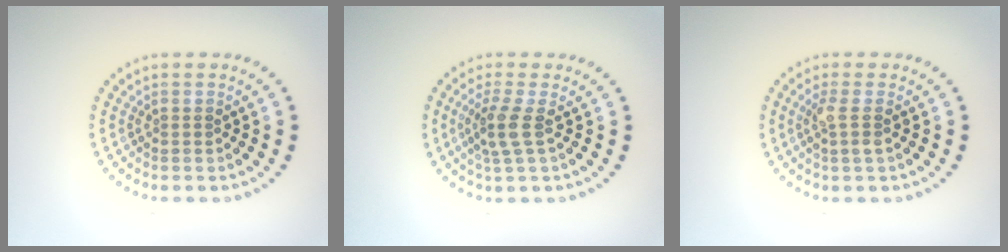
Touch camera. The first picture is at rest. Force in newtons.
{"total": 2.3, "press": 1.9, "slide": 1.4}
{"total": 1.7, "press": 1.4, "slide": 0.9}